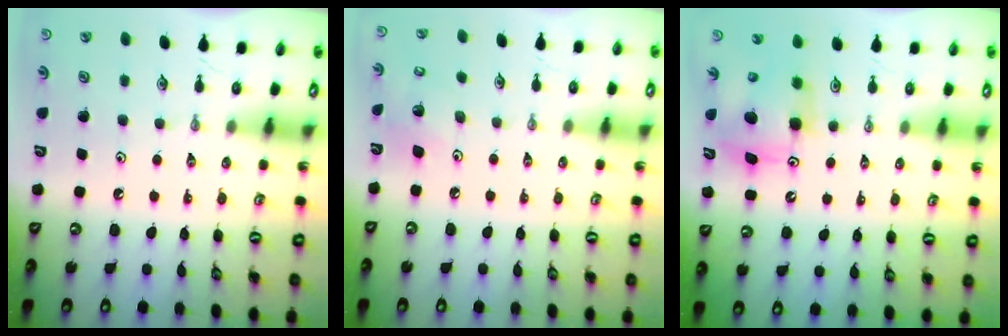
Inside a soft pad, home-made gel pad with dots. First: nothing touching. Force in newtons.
{"total": 7.2, "press": 7.0, "slide": 1.8}
{"total": 7.9, "press": 7.9, "slide": 0.2}